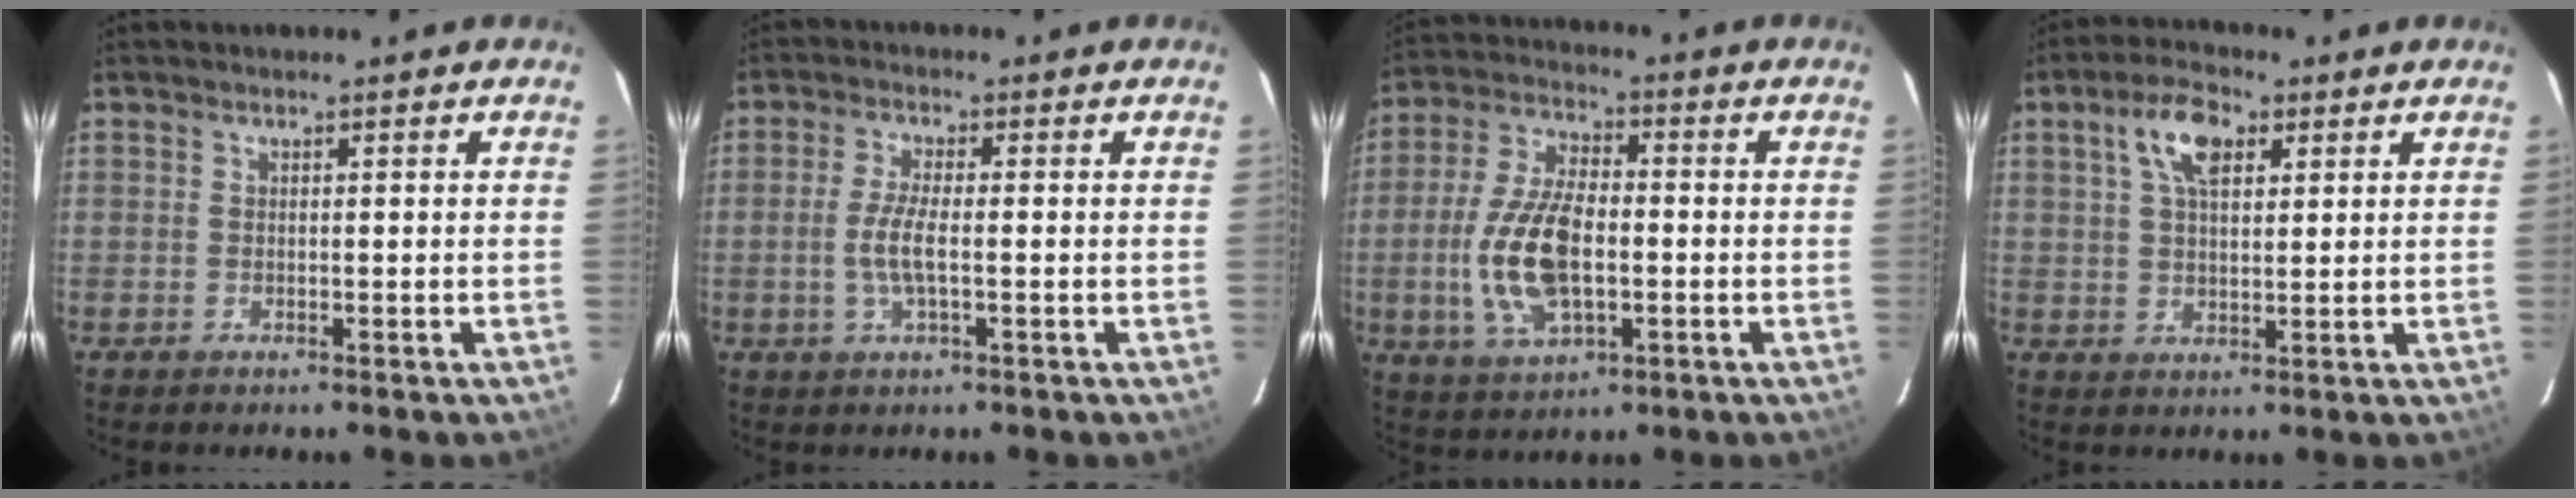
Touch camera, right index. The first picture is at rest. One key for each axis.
{"total": 5.0, "fx": -0.9, "fy": 1.2, "fz": 4.7, "tx": -0.096, "ty": -0.004, "tz": -0.016}
{"total": 14.3, "fx": -2.3, "fy": 7.0, "fz": 12.2, "tx": -0.256, "ty": 0.000, "tz": -0.038}
{"total": 7.0, "fx": 3.1, "fy": 3.2, "fz": 5.3, "tx": -0.098, "ty": 0.016, "tz": 0.056}